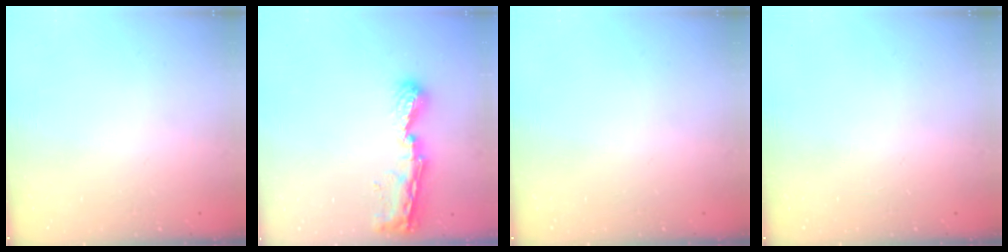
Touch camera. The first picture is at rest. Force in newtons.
{"total": 8.9, "press": 8.9, "slide": 0.9}
{"total": 0.0}
{"total": 0.0}